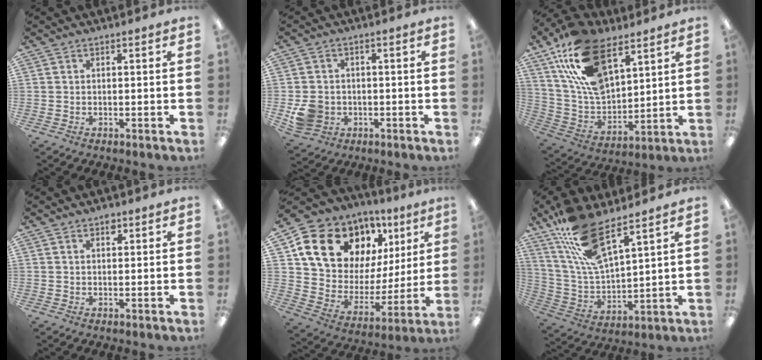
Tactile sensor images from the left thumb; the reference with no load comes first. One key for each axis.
{"total": 6.1, "fx": -1.5, "fy": 5.4, "fz": 2.4, "tx": -0.038, "ty": 0.009, "tz": -0.025}
{"total": 21.5, "fx": 12.1, "fy": 11.6, "fz": 13.4, "tx": -0.277, "ty": -0.049, "tz": 0.220}
{"total": 1.9, "fx": 1.2, "fy": 1.1, "fz": 1.1, "tx": -0.007, "ty": -0.003, "tz": 0.018}
{"total": 18.5, "fx": 11.6, "fy": 12.1, "fz": 7.8, "tx": -0.147, "ty": -0.064, "tz": 0.220}
{"total": 15.8, "fx": 11.1, "fy": 5.0, "fz": 10.1, "tx": -0.221, "ty": -0.049, "tz": 0.199}